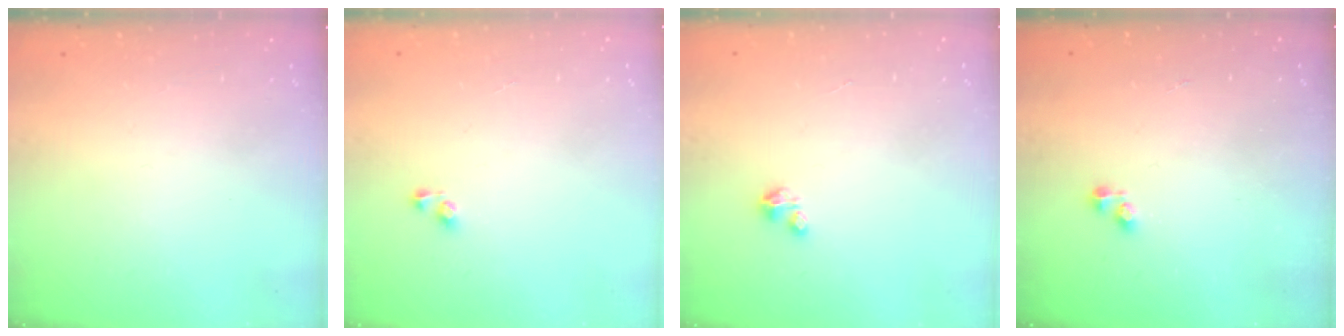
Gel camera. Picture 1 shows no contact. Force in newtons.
{"total": 2.9, "press": 2.9, "slide": 0.3}
{"total": 0.9, "press": 0.9, "slide": 0.2}
{"total": 2.3, "press": 2.2, "slide": 0.3}